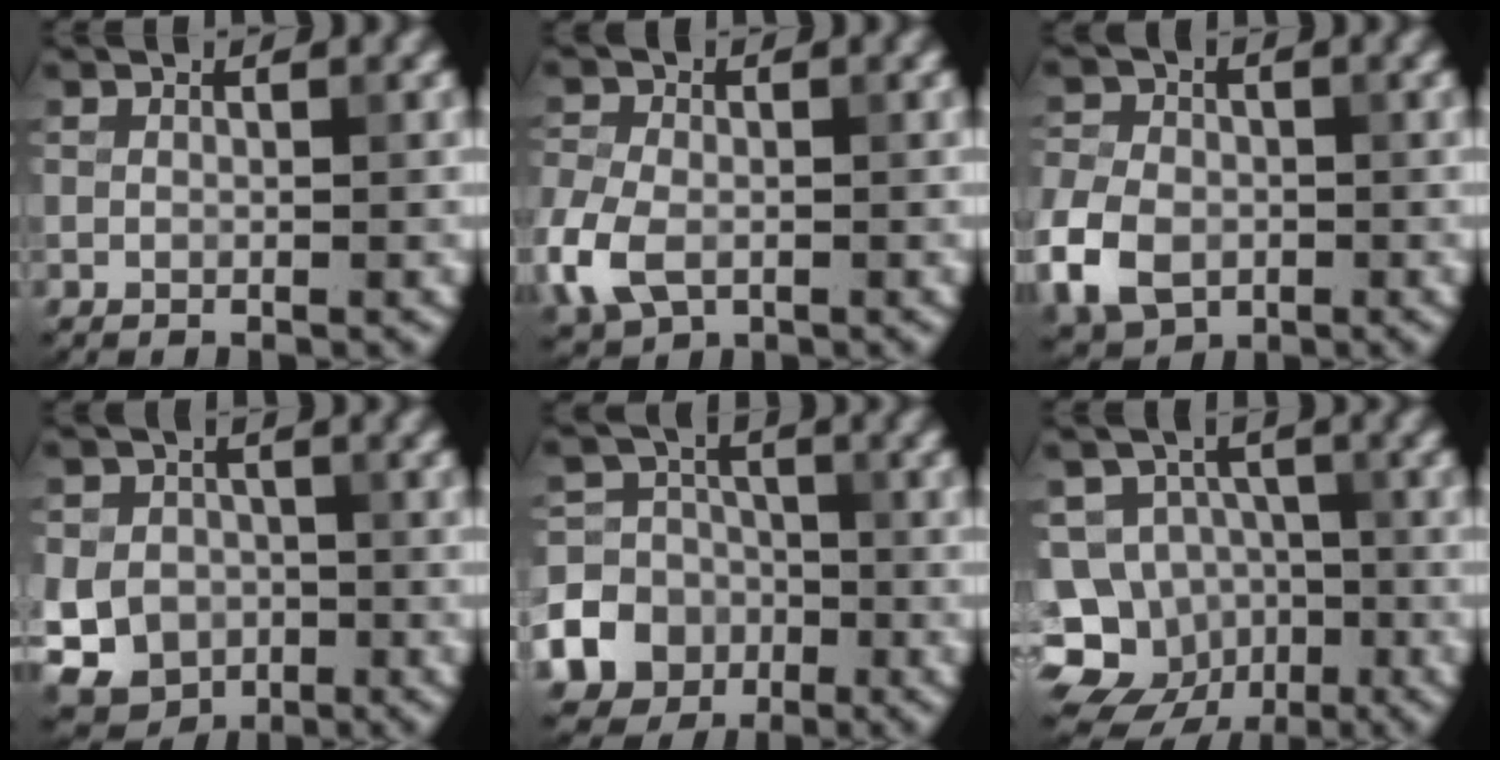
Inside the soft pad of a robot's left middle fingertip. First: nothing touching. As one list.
[{"total": 5.6, "force": [-2.0, 3.8, 3.7], "torque": [-0.096, -0.009, -0.046]}, {"total": 6.8, "force": [-2.4, 4.9, 4.0], "torque": [-0.097, -0.012, -0.058]}, {"total": 8.4, "force": [-2.3, 7.6, 2.8], "torque": [-0.056, -0.012, -0.067]}, {"total": 10.9, "force": [-4.6, 9.6, 2.5], "torque": [-0.056, -0.031, -0.093]}, {"total": 10.8, "force": [-5.3, 9.0, 2.8], "torque": [-0.044, 0.000, -0.094]}]